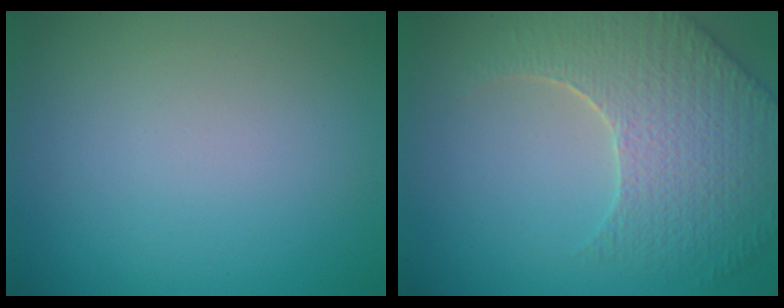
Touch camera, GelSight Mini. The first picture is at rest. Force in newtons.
{"total": 6.5, "press": 5.3, "slide": 3.7}